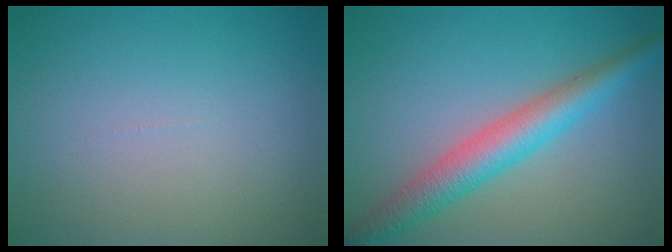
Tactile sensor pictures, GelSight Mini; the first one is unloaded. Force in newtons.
{"total": 4.9, "press": 4.9, "slide": 0.1}